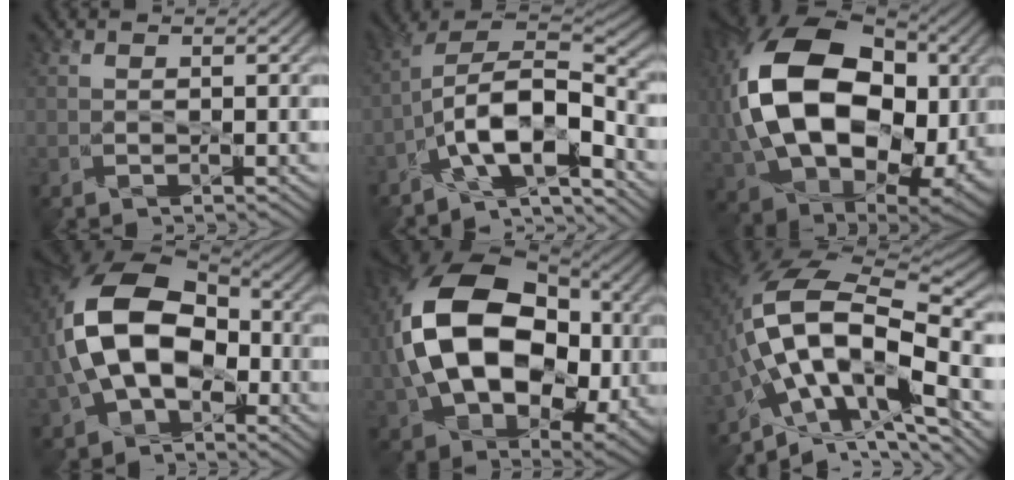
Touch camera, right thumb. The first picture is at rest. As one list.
[{"total": 11.8, "force": [-6.8, 3.9, 8.8], "torque": [-0.157, -0.002, -0.132]}, {"total": 20.7, "force": [2.4, 14.1, 14.9], "torque": [-0.343, -0.014, 0.057]}, {"total": 14.3, "force": [-1.0, 9.2, 10.9], "torque": [-0.217, 0.014, -0.025]}, {"total": 18.5, "force": [1.5, 12.3, 13.7], "torque": [-0.284, -0.010, 0.039]}, {"total": 15.4, "force": [-4.0, 6.9, 13.2], "torque": [-0.245, 0.025, -0.083]}]